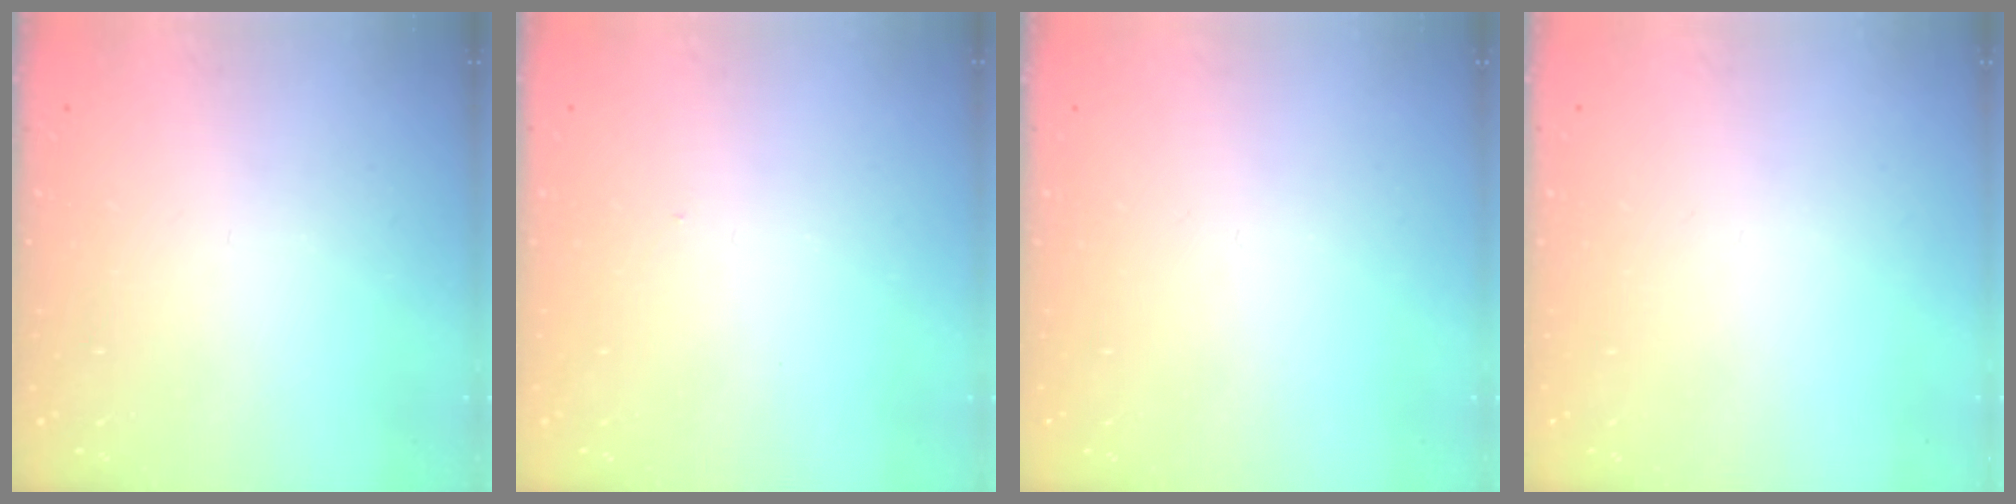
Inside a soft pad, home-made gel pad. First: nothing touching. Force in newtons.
{"total": 3.2, "press": 3.2, "slide": 0.5}
{"total": 0.0}
{"total": 0.0}